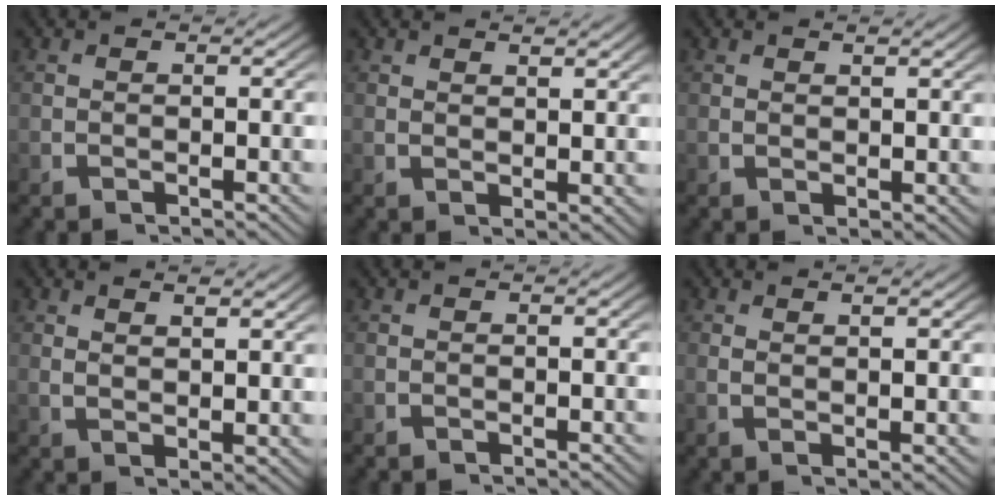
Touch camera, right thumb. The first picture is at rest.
{"total": 1.5, "force": [1.4, 0.1, 0.4], "torque": [-0.005, -0.004, 0.034]}
{"total": 1.0, "force": [0.9, 0.0, 0.3], "torque": [-0.005, -0.003, 0.023]}
{"total": 2.2, "force": [1.7, 0.3, 1.4], "torque": [-0.027, -0.004, 0.039]}
{"total": 0.0}
{"total": 1.9, "force": [1.0, 0.0, 1.6], "torque": [-0.032, -0.006, 0.025]}